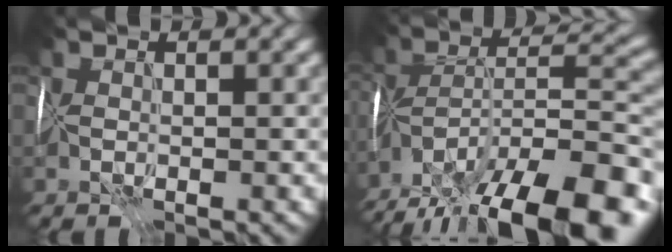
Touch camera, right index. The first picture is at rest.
{"total": 16.9, "force": [-12.0, 5.5, 10.5], "torque": [-0.187, -0.003, -0.185]}